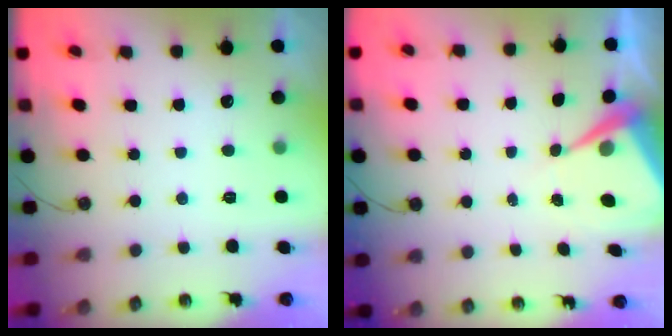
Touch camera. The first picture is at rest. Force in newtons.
{"total": 7.1, "press": 7.0, "slide": 0.5}